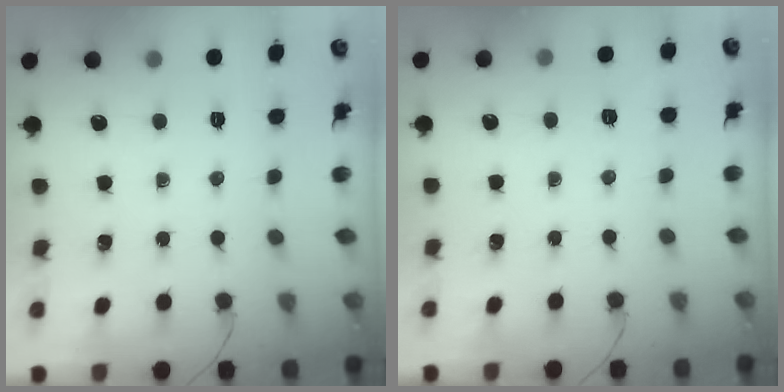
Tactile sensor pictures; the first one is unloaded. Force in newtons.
{"total": 2.3, "press": 1.8, "slide": 1.4}